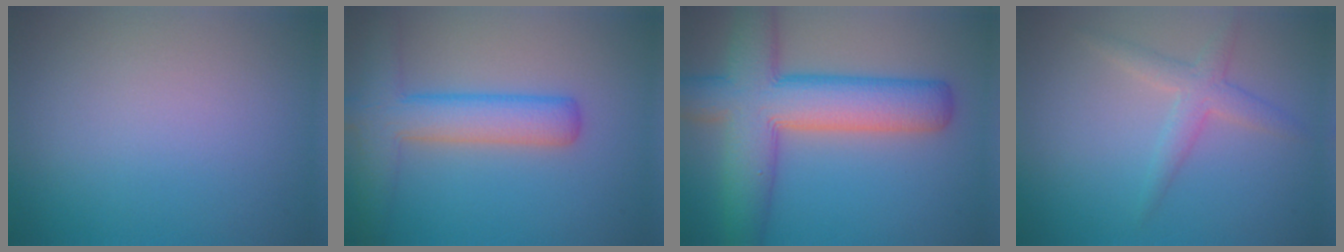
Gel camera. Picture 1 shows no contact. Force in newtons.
{"total": 5.8, "press": 5.8, "slide": 0.3}
{"total": 10.0, "press": 10.0, "slide": 0.5}
{"total": 2.5, "press": 2.5, "slide": 0.0}